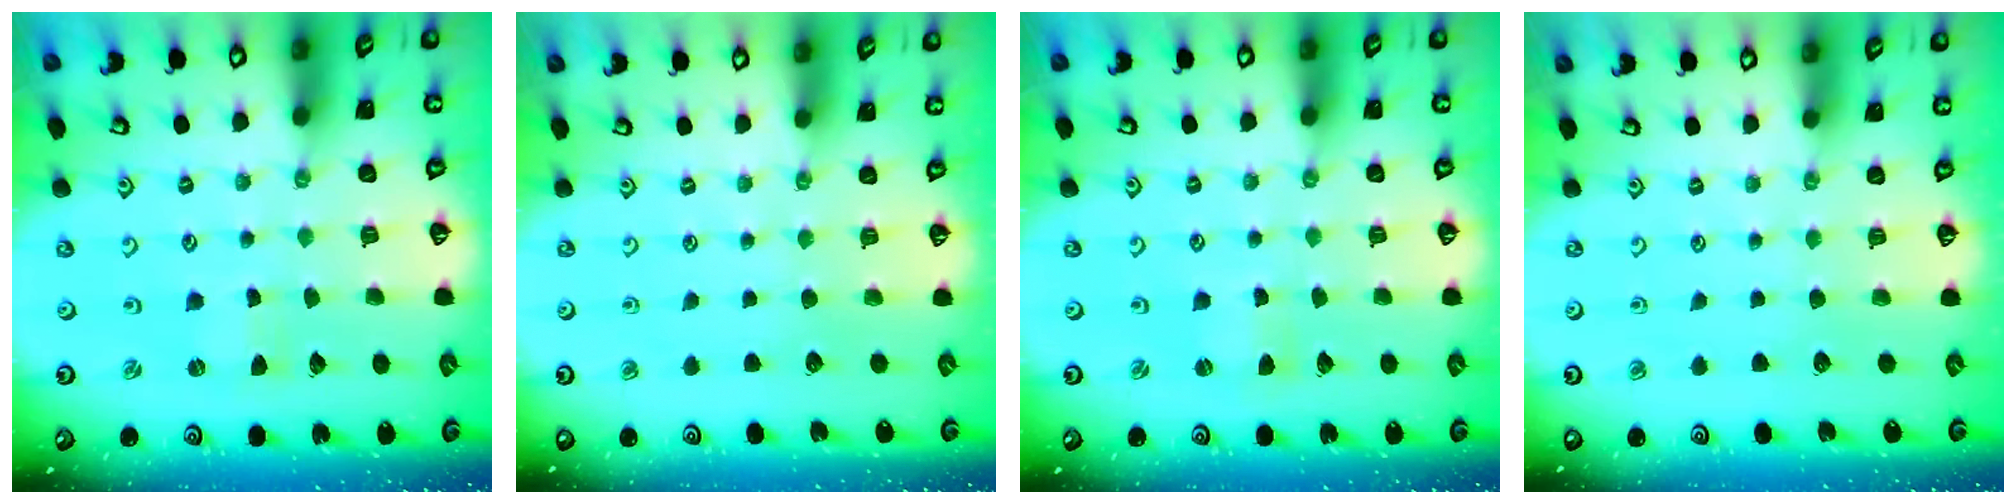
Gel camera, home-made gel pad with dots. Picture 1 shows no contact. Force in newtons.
{"total": 0.0}
{"total": 0.0}
{"total": 0.0}